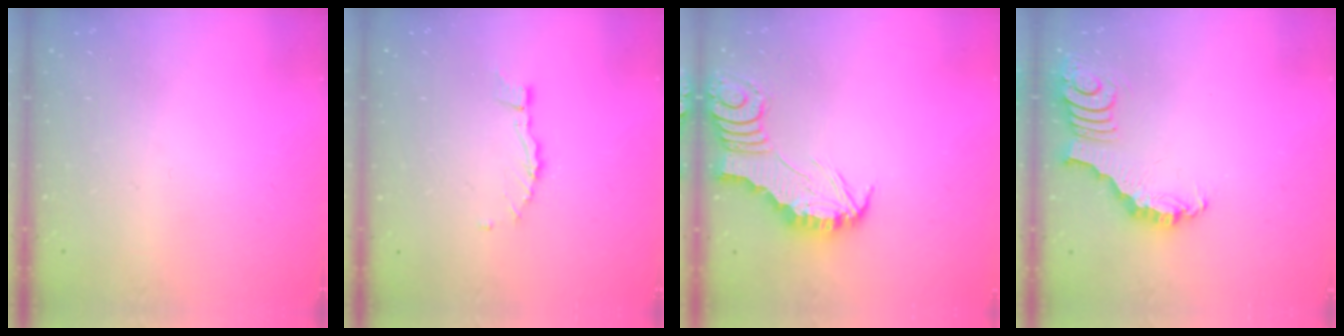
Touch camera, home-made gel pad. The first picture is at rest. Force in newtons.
{"total": 4.9, "press": 4.9, "slide": 0.2}
{"total": 2.5, "press": 2.5, "slide": 0.2}
{"total": 3.4, "press": 3.4, "slide": 0.5}